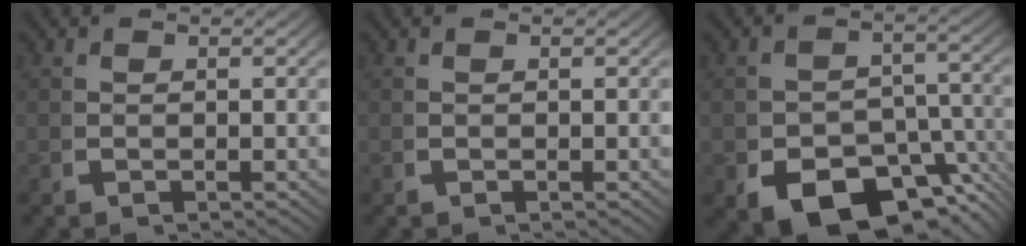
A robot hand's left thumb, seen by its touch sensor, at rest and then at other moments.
{"total": 0.0}
{"total": 10.5, "force": [-5.2, 6.9, 6.0], "torque": [-0.107, -0.044, -0.062]}